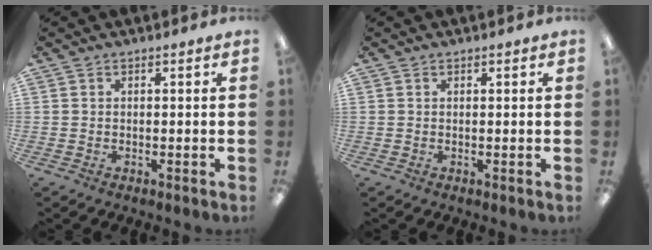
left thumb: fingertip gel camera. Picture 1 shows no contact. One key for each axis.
{"total": 0.5, "fx": 0.4, "fy": 0.2, "fz": 0.1, "tx": 0.005, "ty": -0.001, "tz": 0.006}